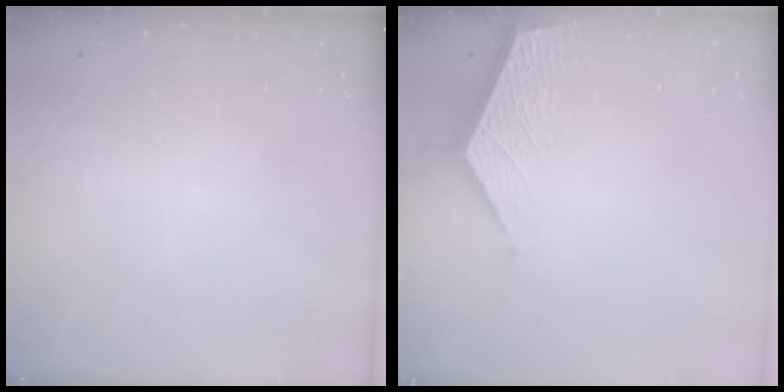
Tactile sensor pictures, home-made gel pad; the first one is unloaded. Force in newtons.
{"total": 3.6, "press": 3.6, "slide": 0.2}